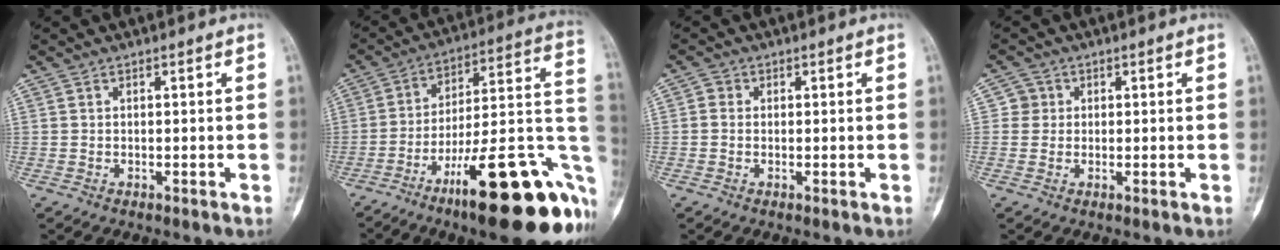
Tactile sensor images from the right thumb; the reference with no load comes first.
{"total": 28.1, "force": [-12.3, 7.1, 24.2], "torque": [-0.265, 0.069, -0.180]}
{"total": 1.5, "force": [0.1, 1.4, 0.5], "torque": [-0.001, 0.003, -0.001]}
{"total": 2.5, "force": [0.4, 2.5, 0.1], "torque": [0.018, 0.005, 0.001]}